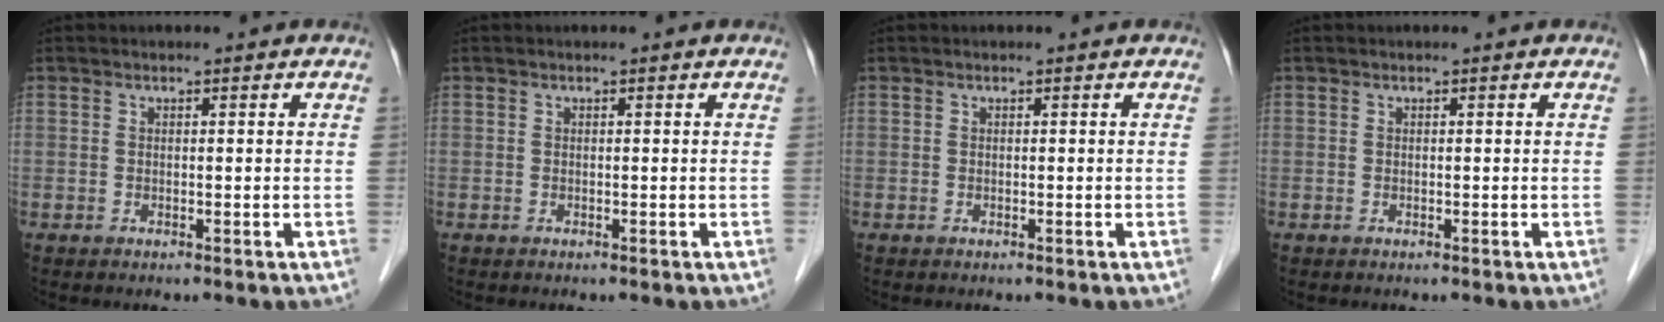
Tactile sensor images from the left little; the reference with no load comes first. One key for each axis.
{"total": 0.0}
{"total": 0.0}
{"total": 0.0}